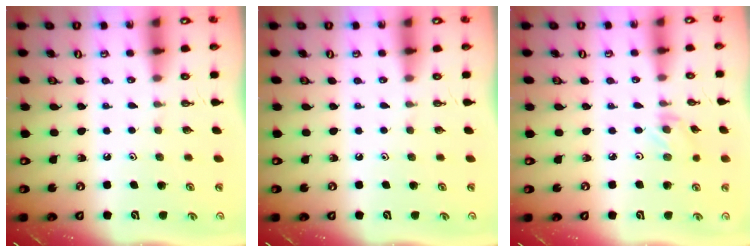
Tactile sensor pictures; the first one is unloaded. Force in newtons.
{"total": 0.0}
{"total": 0.9, "press": 0.9, "slide": 0.2}